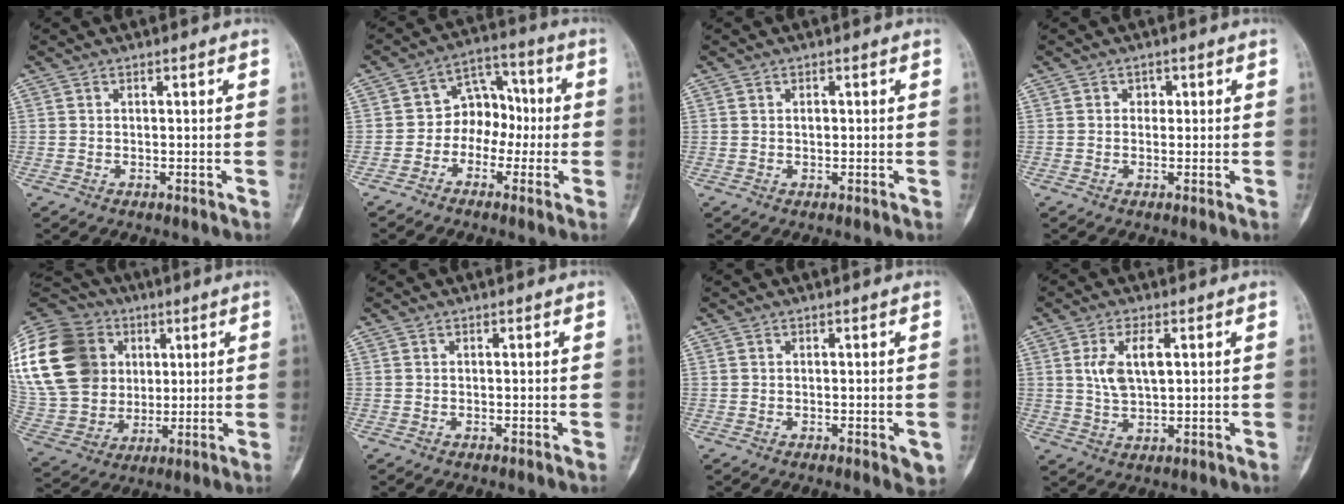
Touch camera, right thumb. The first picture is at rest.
{"total": 8.7, "force": [-1.4, 6.9, 5.0], "torque": [-0.036, 0.041, -0.038]}
{"total": 1.0, "force": [0.2, 0.7, 0.7], "torque": [-0.009, 0.002, 0.004]}
{"total": 1.3, "force": [0.3, 1.1, 0.5], "torque": [0.004, 0.002, -0.001]}
{"total": 30.0, "force": [7.8, 24.2, 16.0], "torque": [-0.361, 0.048, 0.161]}
{"total": 0.0}
{"total": 3.1, "force": [-0.8, 1.3, 2.8], "torque": [-0.018, 0.000, -0.004]}
{"total": 6.6, "force": [1.7, 2.9, 5.7], "torque": [-0.111, -0.006, 0.037]}